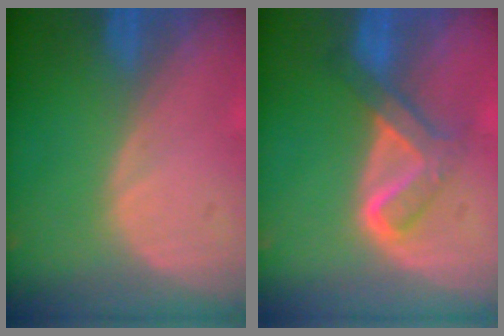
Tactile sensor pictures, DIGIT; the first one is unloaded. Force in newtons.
{"total": 5.2, "press": 5.1, "slide": 0.3}